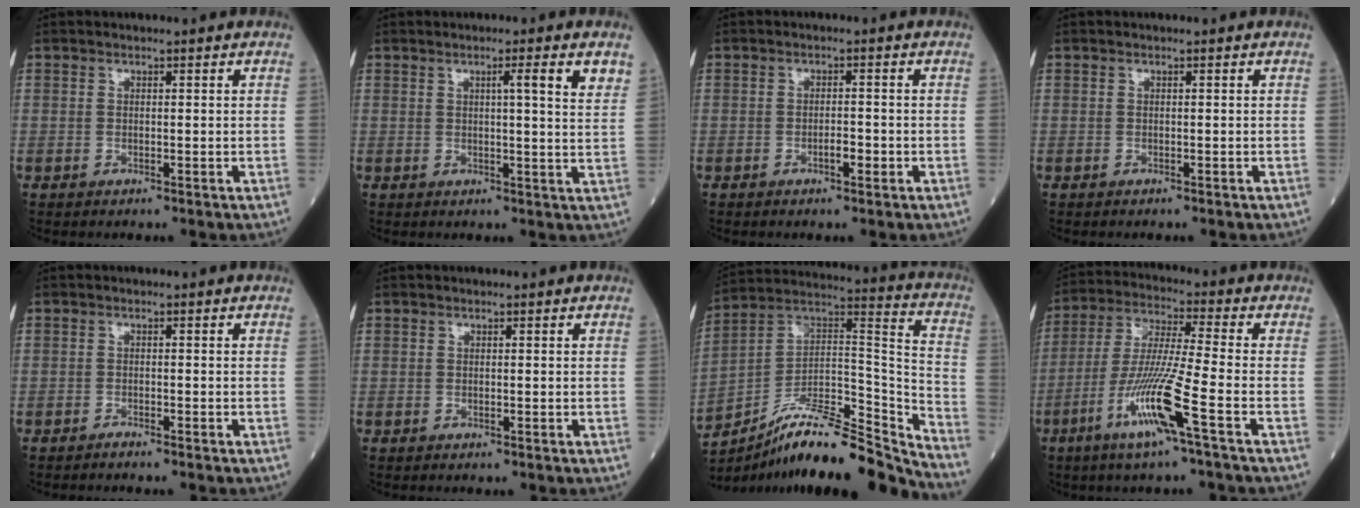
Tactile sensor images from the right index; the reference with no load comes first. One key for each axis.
{"total": 5.1, "fx": 2.6, "fy": -0.5, "fz": 4.3, "tx": -0.054, "ty": -0.005, "tz": 0.030}
{"total": 1.9, "fx": -0.9, "fy": 0.4, "fz": 1.6, "tx": -0.023, "ty": 0.002, "tz": -0.016}
{"total": 0.0}
{"total": 0.9, "fx": -0.9, "fy": -0.1, "fz": 0.3, "tx": -0.009, "ty": 0.000, "tz": -0.014}
{"total": 0.0}
{"total": 19.7, "fx": -17.4, "fy": 1.4, "fz": 9.3, "tx": -0.140, "ty": 0.041, "tz": -0.295}
{"total": 11.9, "fx": -5.5, "fy": -1.2, "fz": 10.4, "tx": -0.209, "ty": -0.015, "tz": -0.110}